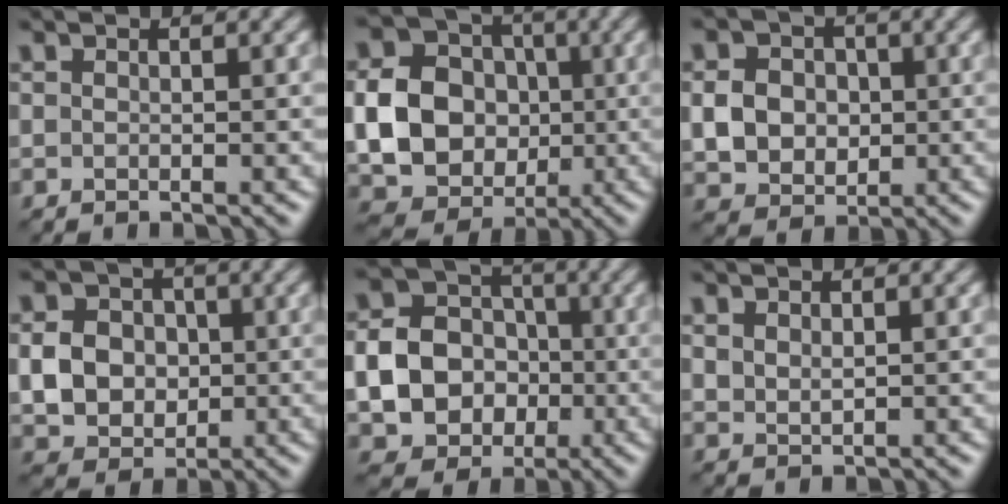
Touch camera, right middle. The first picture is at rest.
{"total": 11.2, "force": [-1.0, 9.7, 5.4], "torque": [-0.101, -0.020, -0.026]}
{"total": 4.2, "force": [-0.2, 3.6, 2.2], "torque": [-0.045, -0.003, -0.007]}
{"total": 4.9, "force": [-0.3, 4.3, 2.4], "torque": [-0.047, 0.000, -0.009]}
{"total": 7.0, "force": [-1.4, 5.9, 3.5], "torque": [-0.063, -0.004, -0.035]}
{"total": 1.1, "force": [0.5, 0.7, 0.7], "torque": [-0.017, -0.006, 0.015]}